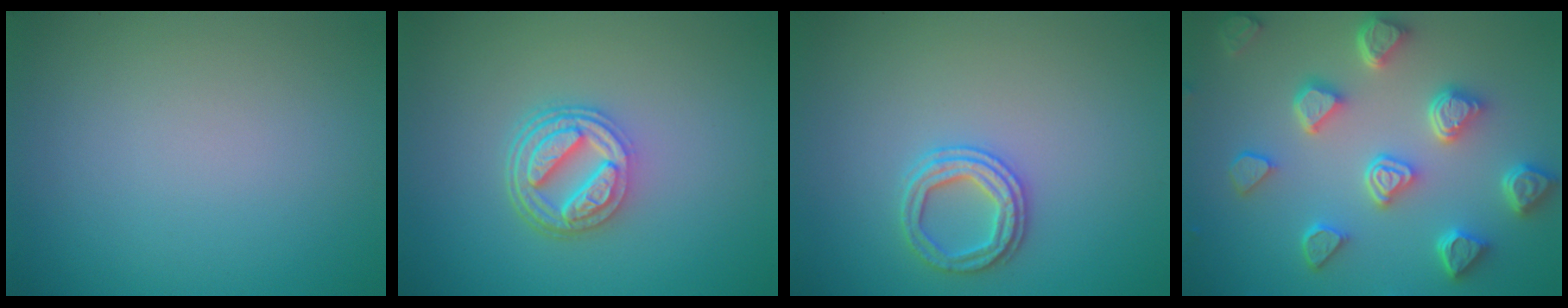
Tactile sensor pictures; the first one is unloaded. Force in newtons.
{"total": 4.9, "press": 3.7, "slide": 3.2}
{"total": 2.4, "press": 2.4, "slide": 0.2}
{"total": 6.6, "press": 5.3, "slide": 3.8}